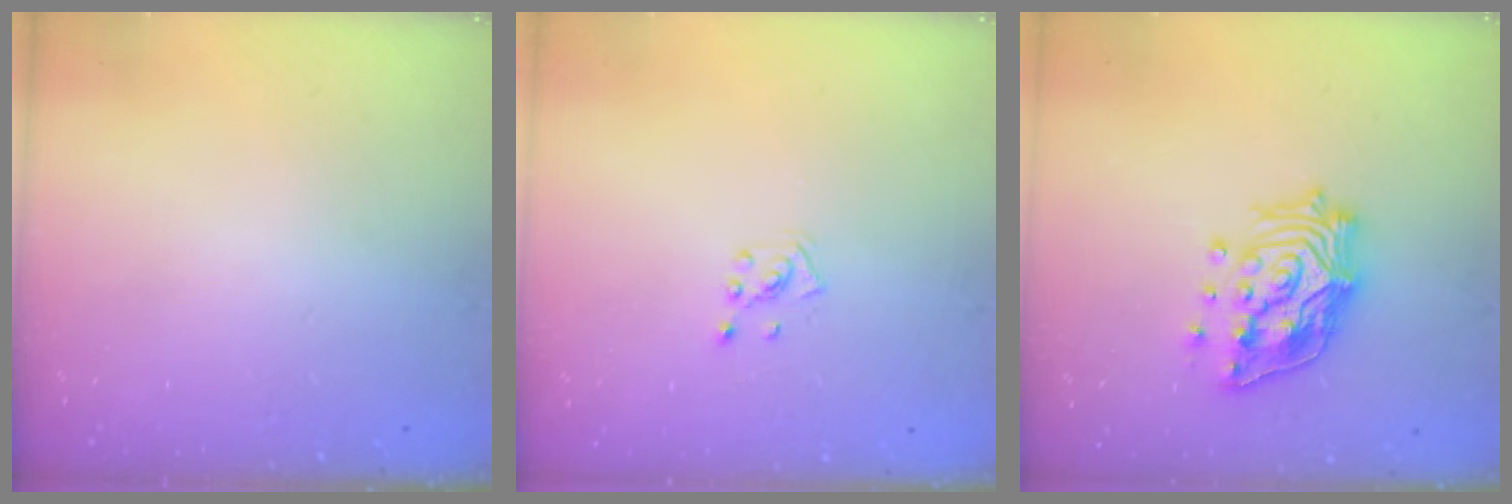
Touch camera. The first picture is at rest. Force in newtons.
{"total": 2.2, "press": 2.2, "slide": 0.3}
{"total": 17.6, "press": 17.4, "slide": 2.6}